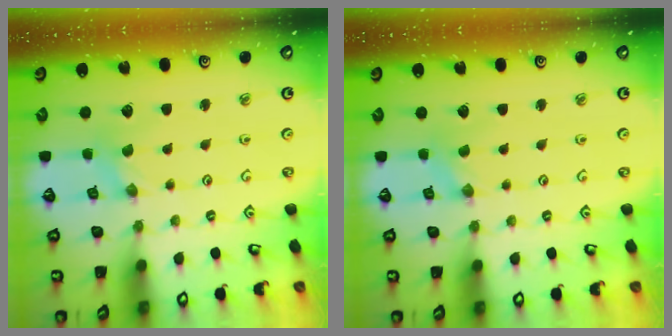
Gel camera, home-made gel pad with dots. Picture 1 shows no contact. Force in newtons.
{"total": 0.0}